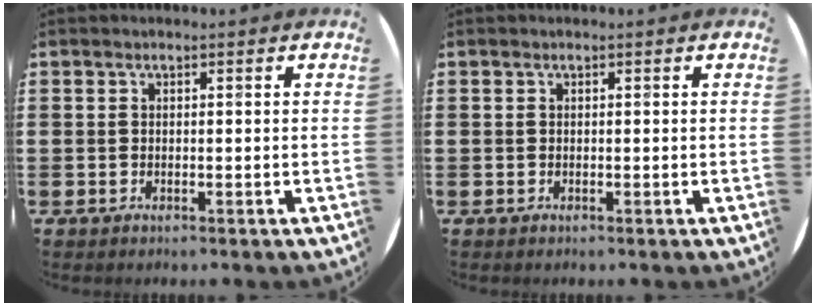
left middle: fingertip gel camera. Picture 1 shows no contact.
{"total": 0.0}